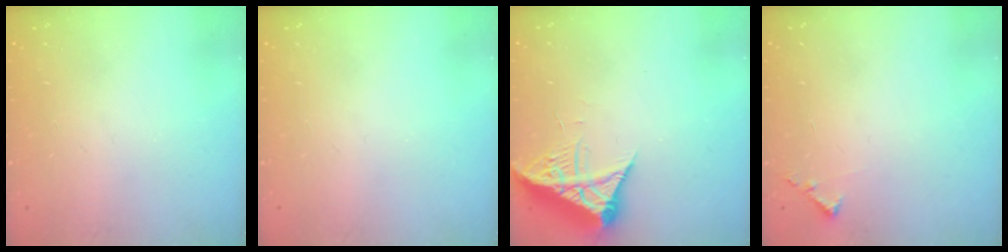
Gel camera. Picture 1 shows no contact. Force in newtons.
{"total": 0.0}
{"total": 7.2, "press": 7.2, "slide": 0.8}
{"total": 5.2, "press": 5.2, "slide": 0.6}